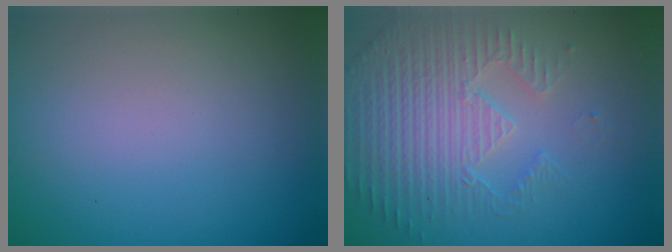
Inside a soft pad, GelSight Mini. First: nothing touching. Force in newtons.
{"total": 3.8, "press": 3.7, "slide": 1.0}